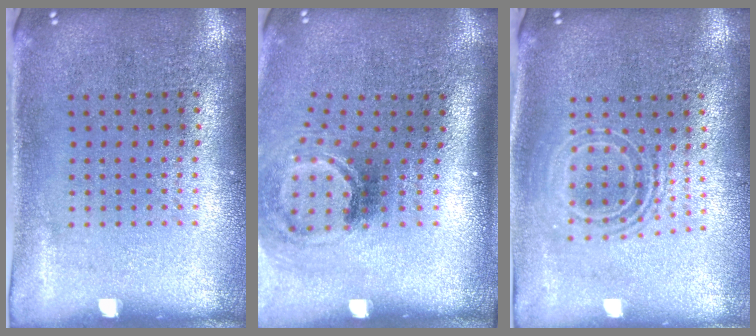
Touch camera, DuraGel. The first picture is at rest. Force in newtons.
{"total": 2.0, "press": 1.3, "slide": 1.6}
{"total": 1.8, "press": 1.4, "slide": 1.2}